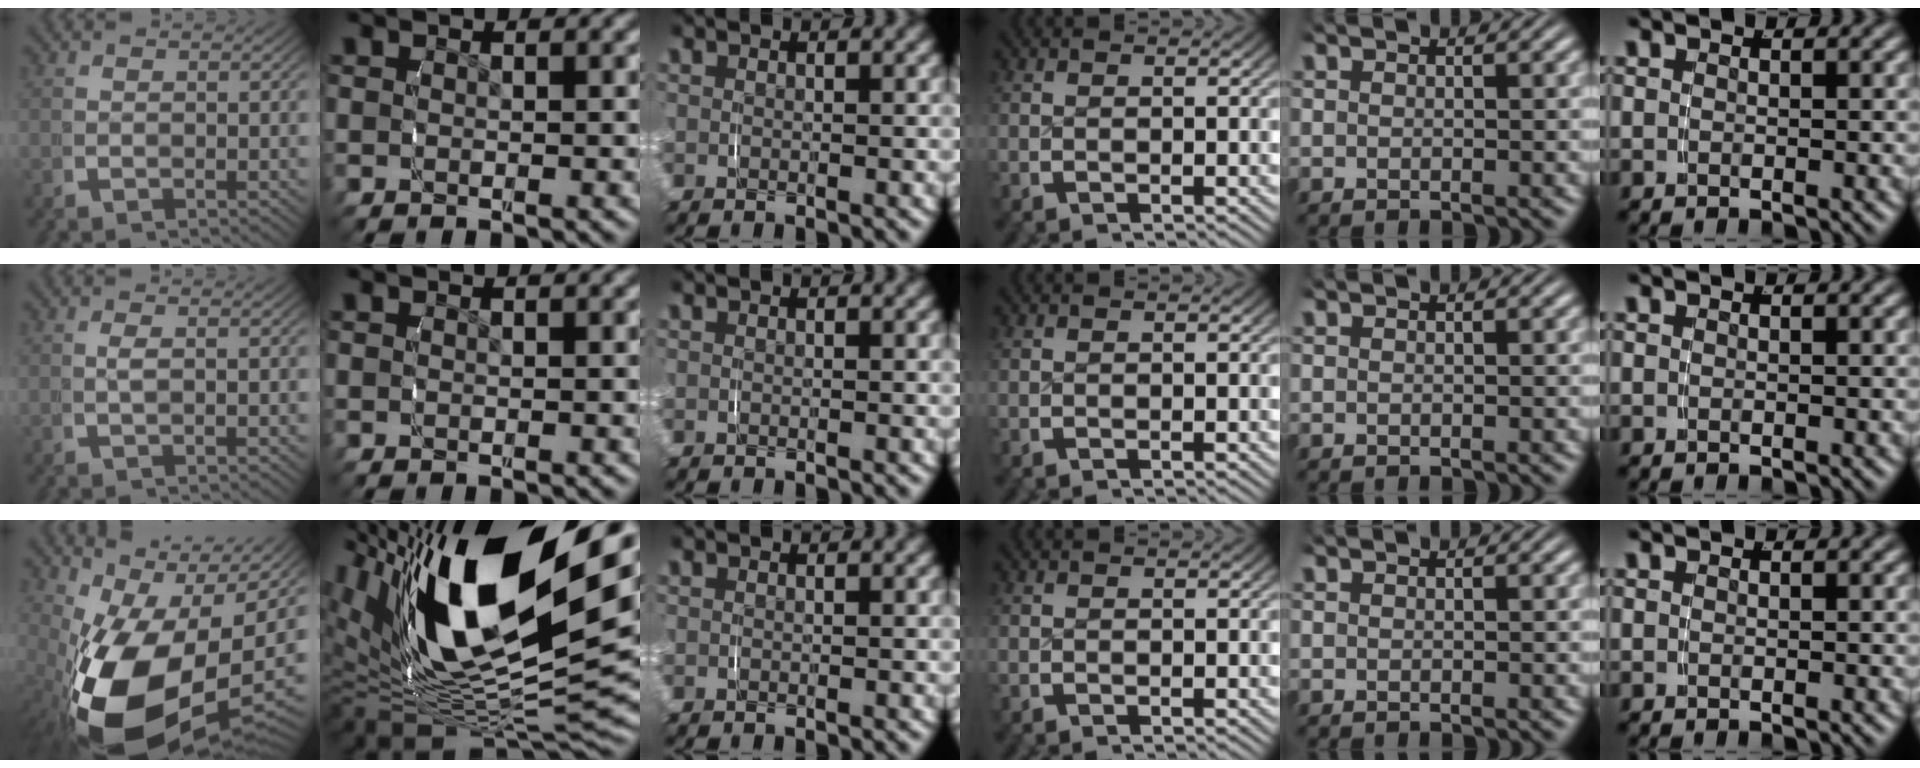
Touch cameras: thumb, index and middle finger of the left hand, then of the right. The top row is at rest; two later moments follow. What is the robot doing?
{"motion": "grasp_and_lifting", "object": "fork"}